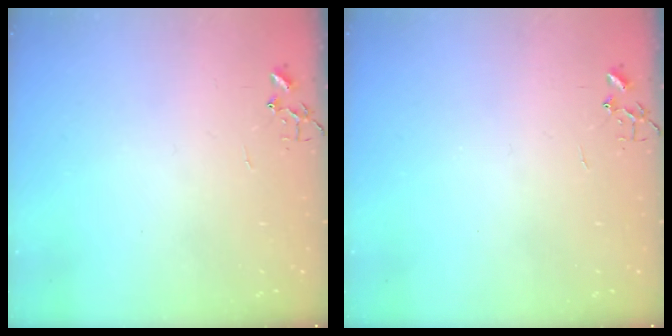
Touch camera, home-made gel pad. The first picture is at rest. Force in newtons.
{"total": 0.0}